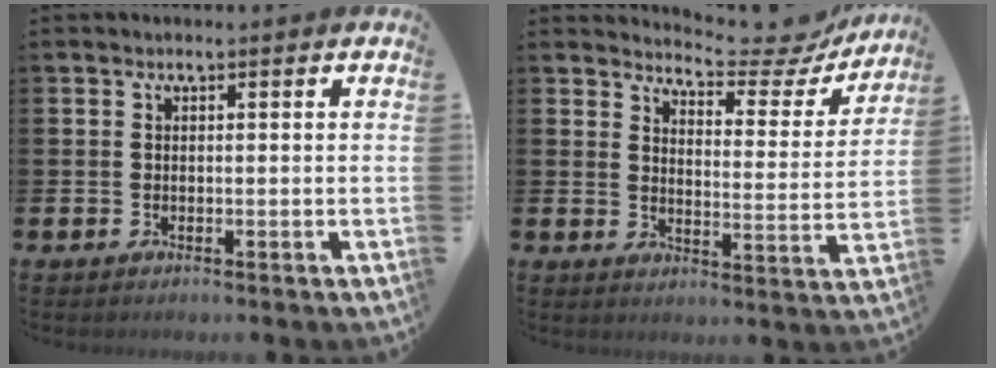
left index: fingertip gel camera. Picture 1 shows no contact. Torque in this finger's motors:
{"motor_torque": [1.00, -1.14, 0.12, 0.01]}